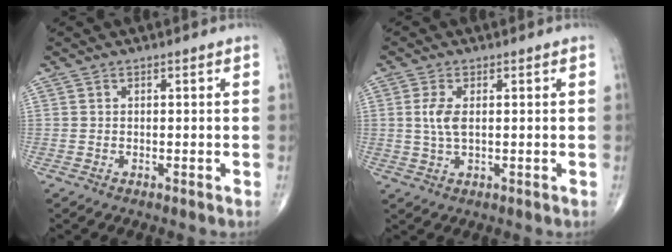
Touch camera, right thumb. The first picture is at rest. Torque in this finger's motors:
{"motor_torque": [-0.49, 0.29, 0.31, -0.06, -0.02]}